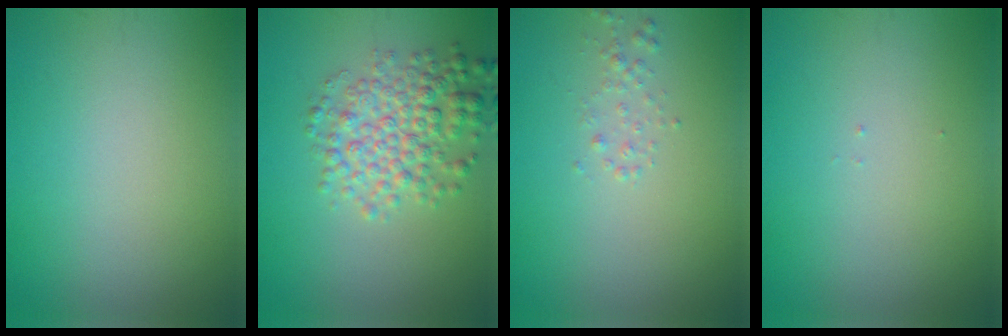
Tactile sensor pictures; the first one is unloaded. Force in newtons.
{"total": 4.8, "press": 4.8, "slide": 0.0}
{"total": 0.9, "press": 0.9, "slide": 0.0}
{"total": 0.0}